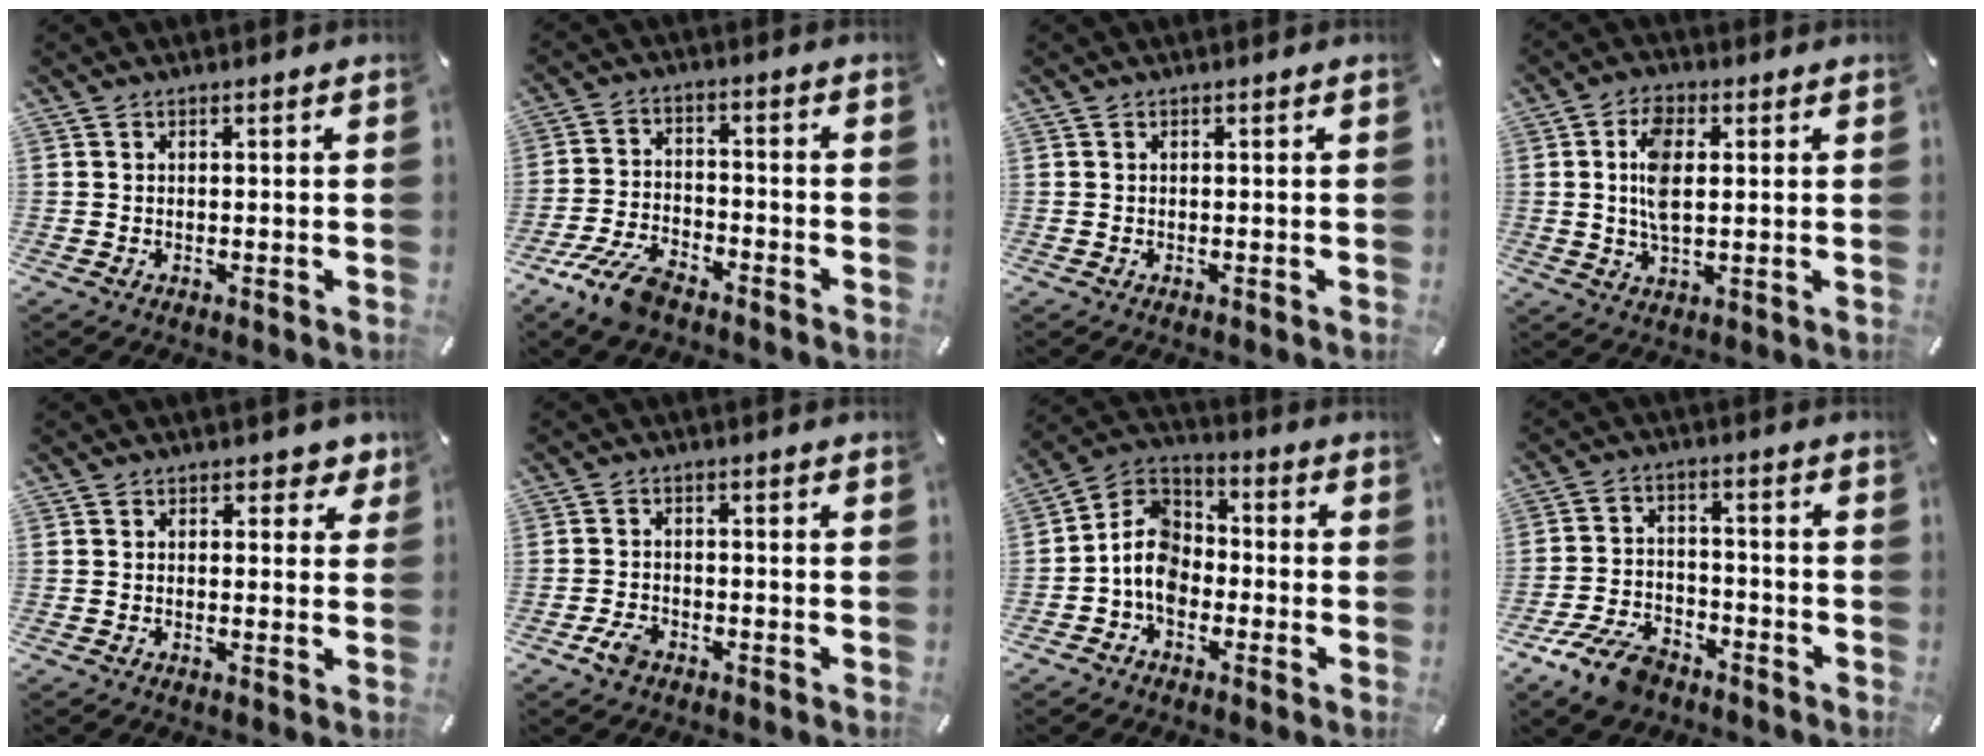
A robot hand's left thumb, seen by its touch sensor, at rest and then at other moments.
{"total": 9.7, "force": [-7.1, 4.0, 5.3], "torque": [-0.115, 0.030, -0.134]}
{"total": 0.0}
{"total": 8.4, "force": [1.2, 4.6, 6.9], "torque": [-0.142, 0.000, 0.013]}
{"total": 2.8, "force": [1.4, 1.9, 1.5], "torque": [-0.003, -0.003, 0.016]}
{"total": 3.5, "force": [-2.2, 2.1, 1.7], "torque": [-0.048, 0.005, -0.046]}
{"total": 9.3, "force": [-3.8, 6.9, 4.9], "torque": [-0.122, 0.016, -0.079]}
{"total": 10.4, "force": [-7.2, 5.8, 4.8], "torque": [-0.094, 0.043, -0.133]}